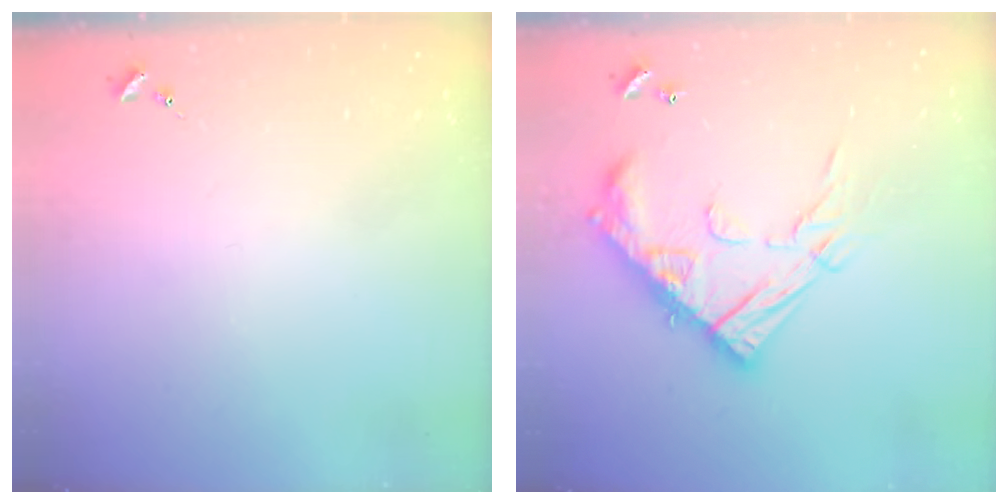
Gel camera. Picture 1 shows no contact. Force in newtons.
{"total": 21.7, "press": 21.6, "slide": 1.9}